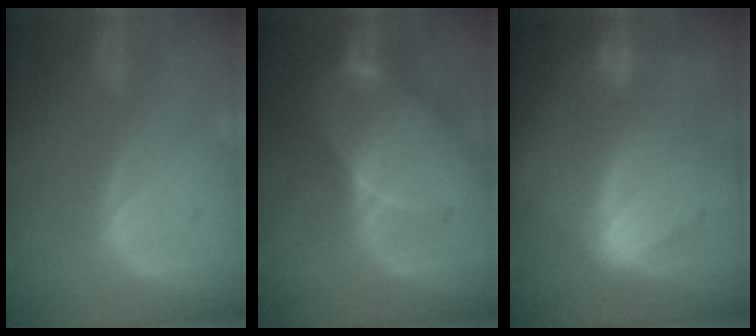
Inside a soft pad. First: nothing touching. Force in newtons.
{"total": 7.2, "press": 7.1, "slide": 1.1}
{"total": 9.3, "press": 8.1, "slide": 4.6}